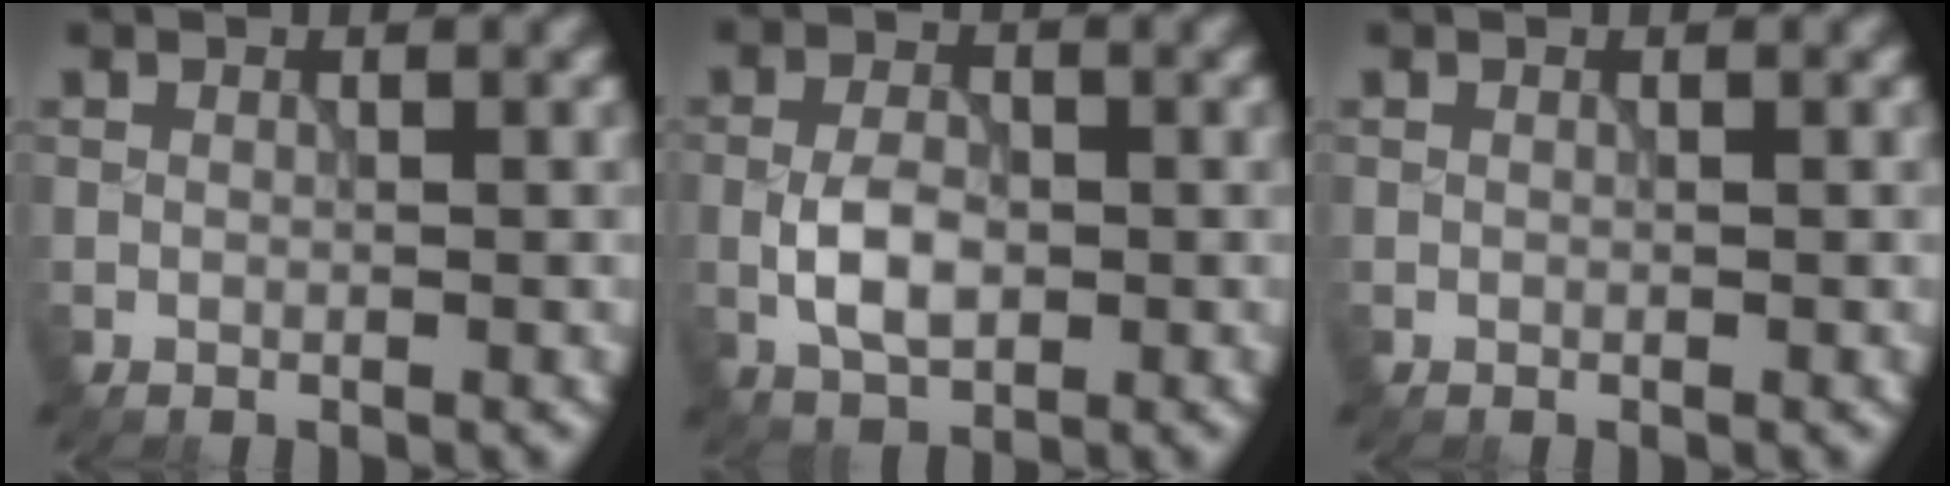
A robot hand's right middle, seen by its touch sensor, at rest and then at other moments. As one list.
[{"total": 3.9, "force": [-0.8, 2.3, 3.1], "torque": [-0.062, 0.001, -0.017]}, {"total": 0.0}]